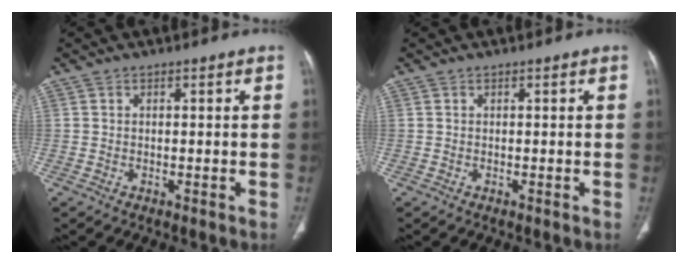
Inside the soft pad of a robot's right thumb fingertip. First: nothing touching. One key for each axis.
{"total": 0.0}